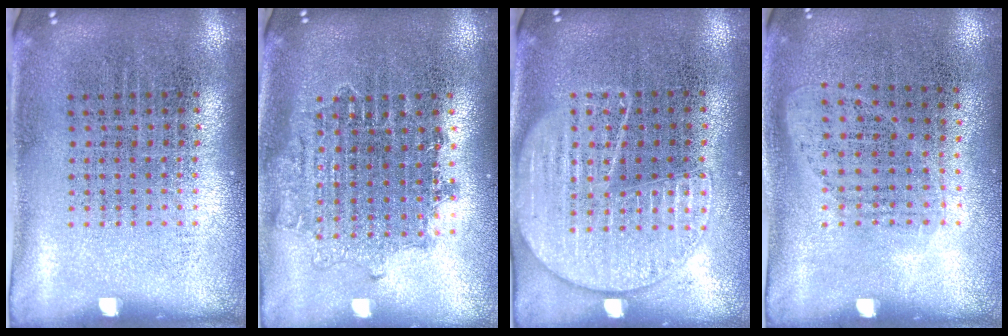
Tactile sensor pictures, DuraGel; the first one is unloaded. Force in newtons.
{"total": 1.5, "press": 1.2, "slide": 0.8}
{"total": 1.4, "press": 1.4, "slide": 0.2}
{"total": 1.0, "press": 0.9, "slide": 0.5}